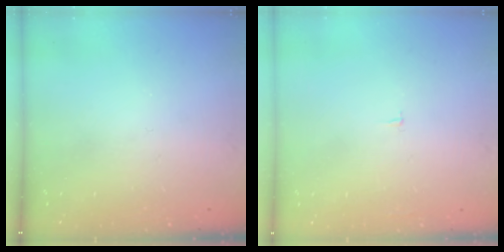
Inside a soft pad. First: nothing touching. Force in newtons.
{"total": 1.2, "press": 1.2, "slide": 0.1}